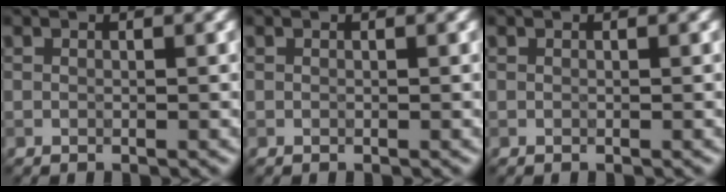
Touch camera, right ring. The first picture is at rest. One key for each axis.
{"total": 0.0}
{"total": 0.0}